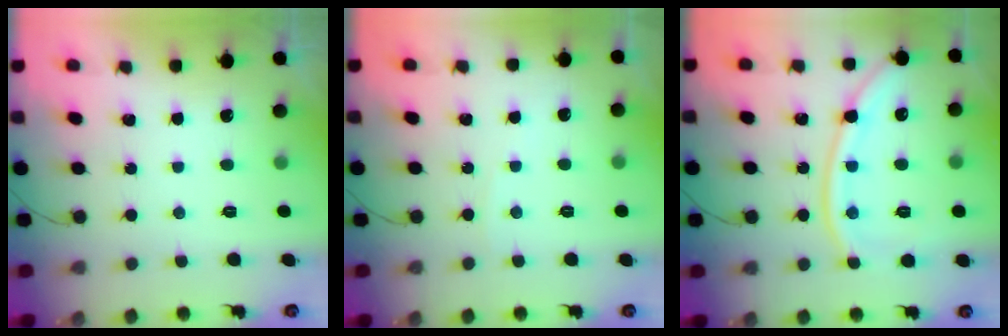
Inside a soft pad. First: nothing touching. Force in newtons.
{"total": 2.9, "press": 2.9, "slide": 0.4}
{"total": 14.2, "press": 14.1, "slide": 1.5}